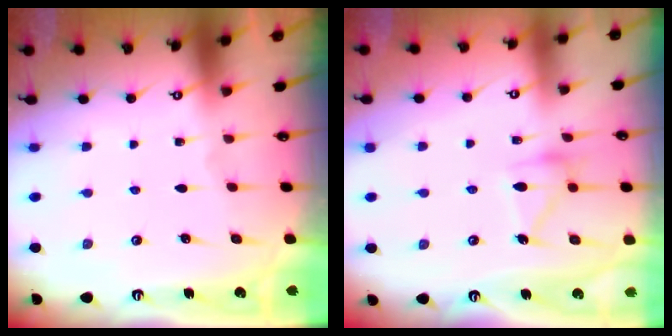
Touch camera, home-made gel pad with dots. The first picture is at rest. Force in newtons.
{"total": 12.9, "press": 12.9, "slide": 0.7}